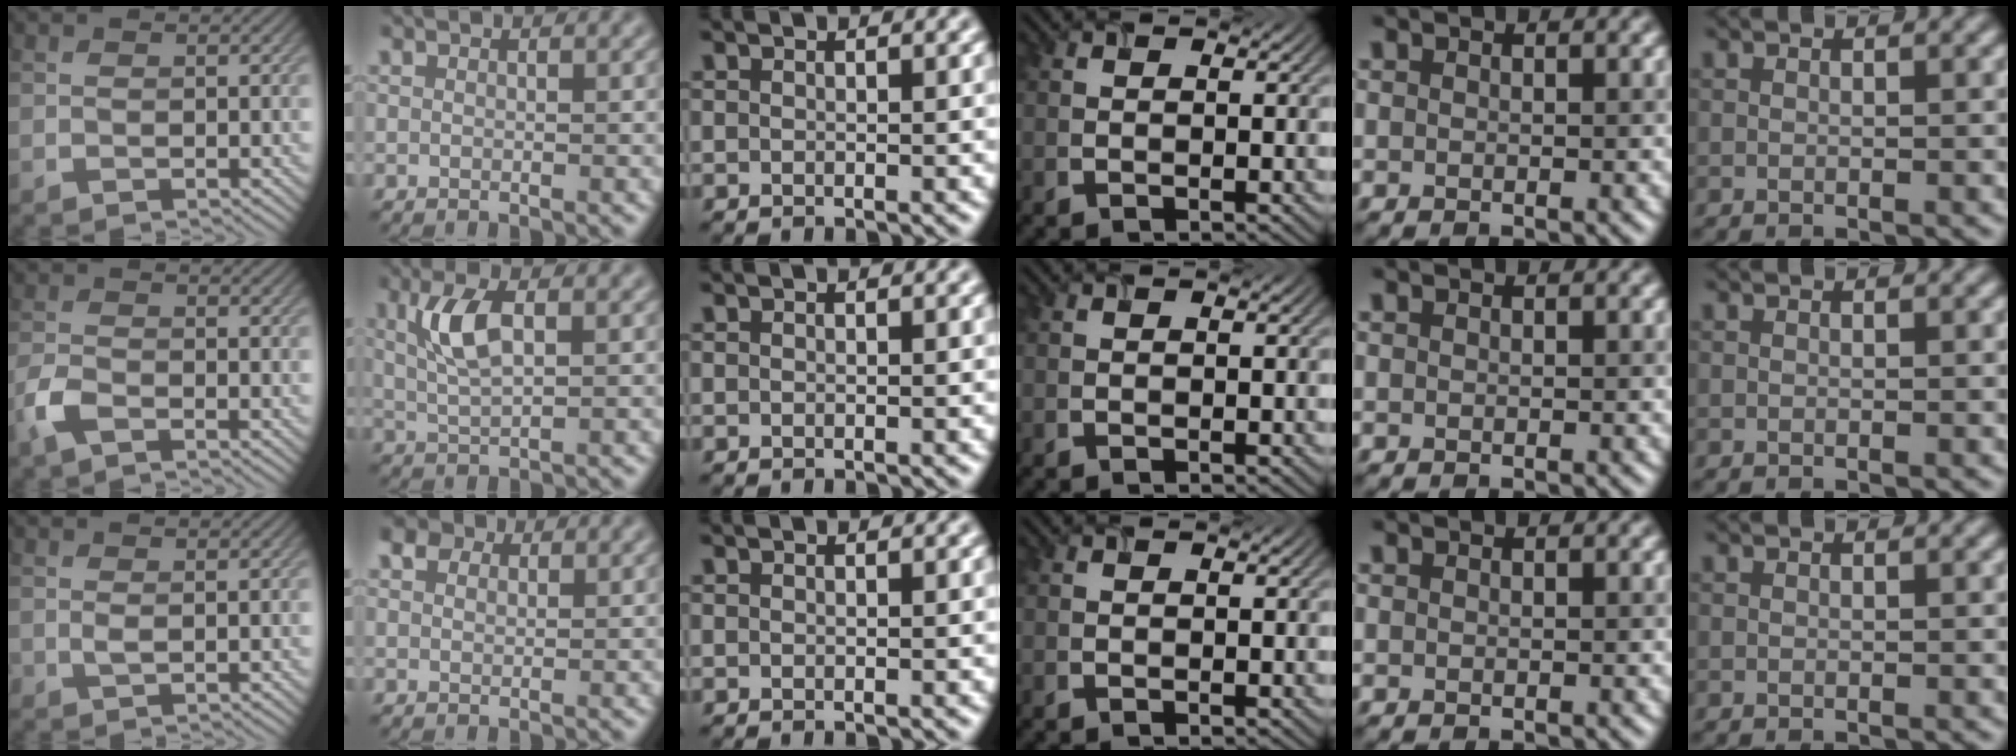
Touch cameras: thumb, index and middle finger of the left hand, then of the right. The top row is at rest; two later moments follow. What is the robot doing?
{"motion": "insert", "object": "airpods case & airpods"}